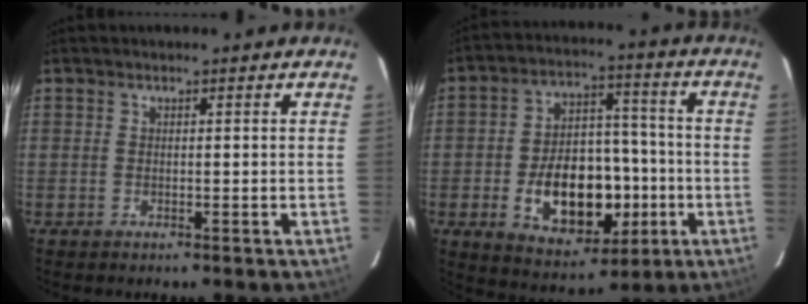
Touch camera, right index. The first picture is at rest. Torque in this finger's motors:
{"motor_torque": [1.20, -0.93, 0.72, 0.17]}